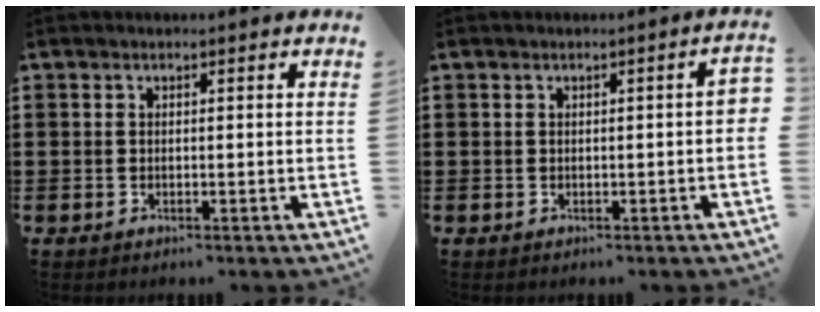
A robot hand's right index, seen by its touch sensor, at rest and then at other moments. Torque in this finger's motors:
{"motor_torque": [0.35, -0.26, 0.09, 0.02]}